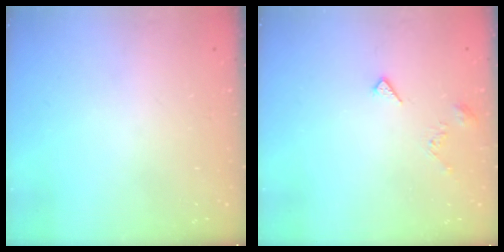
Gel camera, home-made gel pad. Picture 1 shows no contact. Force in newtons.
{"total": 4.7, "press": 4.7, "slide": 0.6}